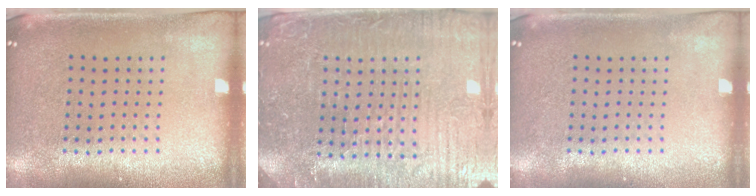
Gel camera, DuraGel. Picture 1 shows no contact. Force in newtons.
{"total": 4.6, "press": 4.4, "slide": 1.4}
{"total": 0.0}